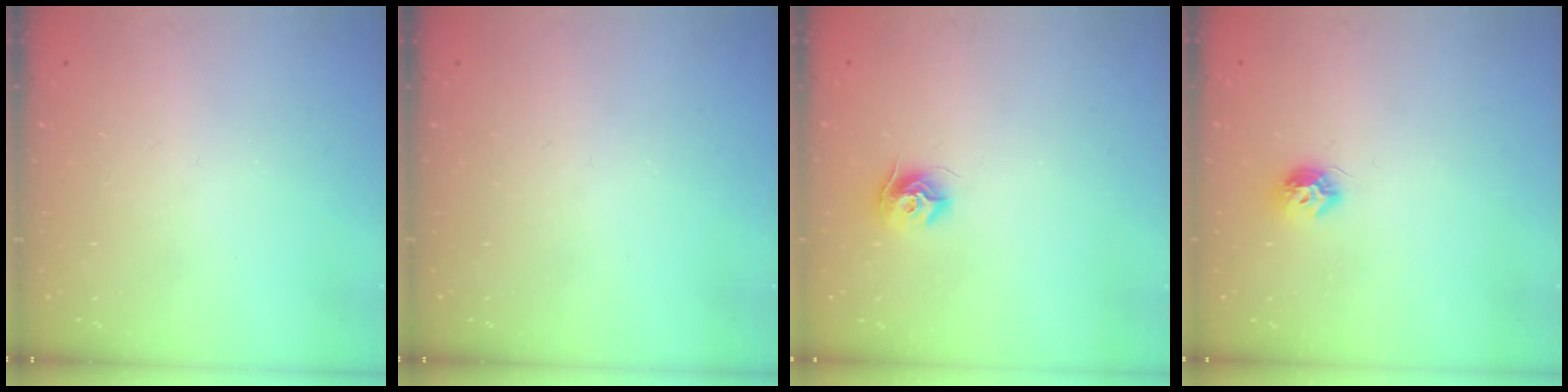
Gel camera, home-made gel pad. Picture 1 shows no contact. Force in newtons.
{"total": 0.0}
{"total": 8.8, "press": 8.8, "slide": 0.2}
{"total": 7.0, "press": 6.9, "slide": 0.5}